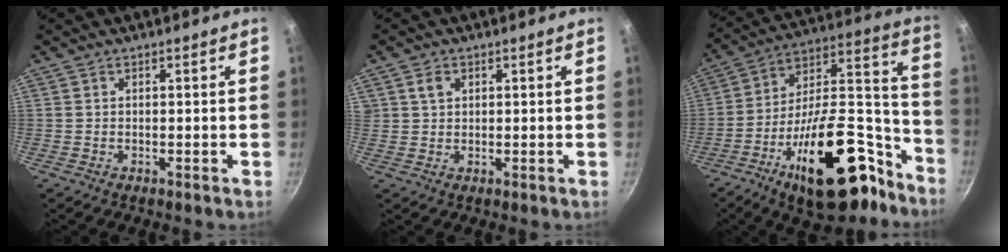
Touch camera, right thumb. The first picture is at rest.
{"total": 2.5, "force": [1.1, 1.9, 1.3], "torque": [-0.013, 0.003, 0.022]}
{"total": 28.2, "force": [-15.9, 12.7, 19.6], "torque": [-0.233, 0.118, -0.244]}